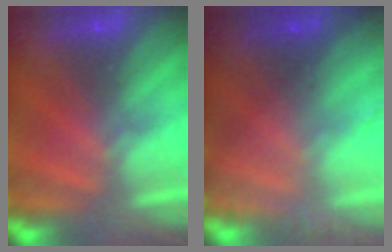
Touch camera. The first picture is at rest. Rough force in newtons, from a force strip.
{"total": 5.7}